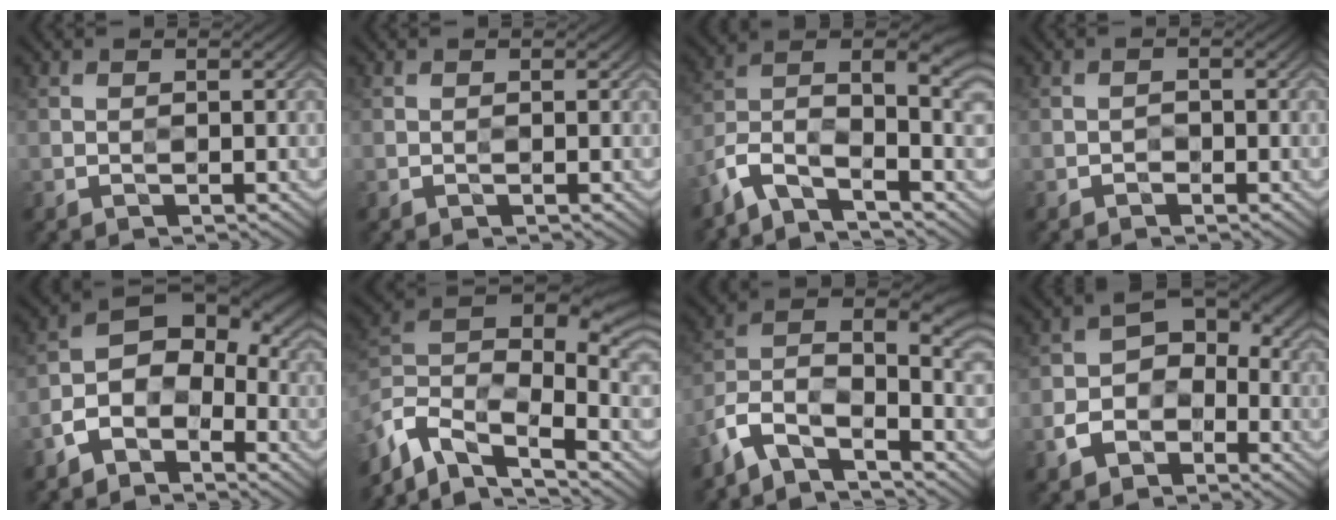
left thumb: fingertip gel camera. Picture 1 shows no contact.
{"total": 0.0}
{"total": 8.1, "force": [-3.6, 3.0, 6.6], "torque": [-0.118, -0.001, -0.092]}
{"total": 0.8, "force": [-0.6, 0.5, 0.0], "torque": [0.004, 0.001, -0.016]}
{"total": 7.5, "force": [-3.1, 4.9, 4.7], "torque": [-0.080, -0.001, -0.071]}
{"total": 10.1, "force": [-5.5, 4.6, 7.1], "torque": [-0.152, 0.000, -0.111]}
{"total": 8.2, "force": [-4.5, 3.3, 6.0], "torque": [-0.114, -0.002, -0.109]}
{"total": 6.2, "force": [-2.4, 4.6, 3.4], "torque": [-0.052, -0.006, -0.055]}